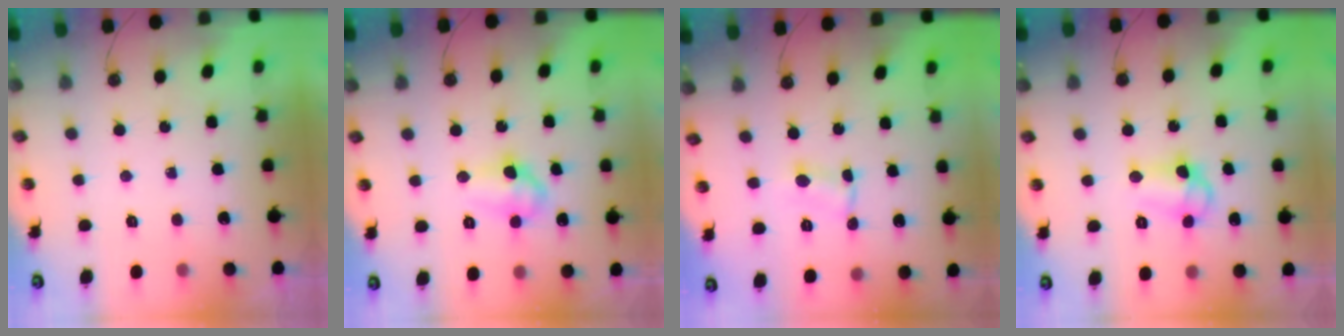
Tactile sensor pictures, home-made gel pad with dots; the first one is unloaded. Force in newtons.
{"total": 8.3, "press": 8.3, "slide": 0.8}
{"total": 1.3, "press": 1.3, "slide": 0.2}
{"total": 8.2, "press": 8.1, "slide": 0.4}